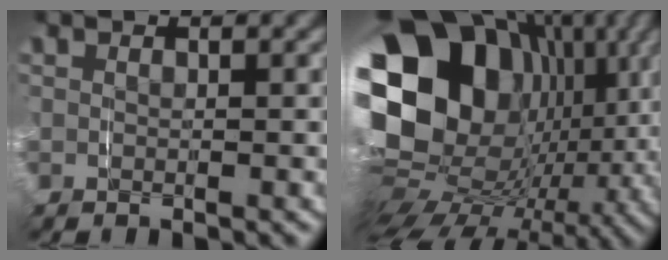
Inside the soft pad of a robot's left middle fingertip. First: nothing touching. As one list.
[{"total": 26.4, "force": [2.9, 18.4, 18.6], "torque": [-0.328, -0.020, 0.042]}]